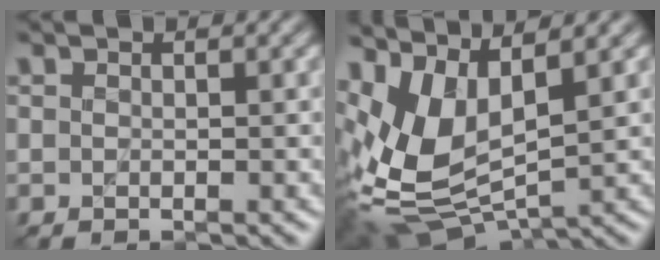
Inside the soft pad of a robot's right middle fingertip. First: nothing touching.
{"total": 8.0, "force": [1.8, 4.2, 6.5], "torque": [-0.157, -0.015, 0.042]}